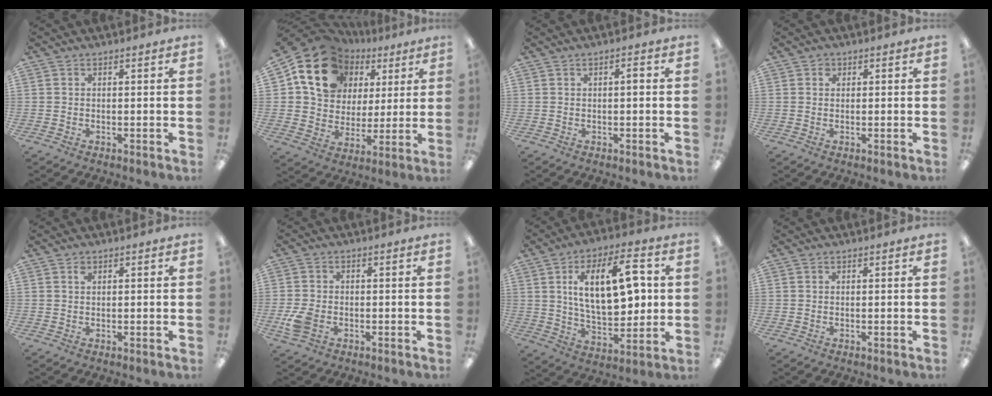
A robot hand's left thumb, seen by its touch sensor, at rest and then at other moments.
{"total": 18.3, "force": [8.3, 14.6, 7.2], "torque": [-0.130, -0.027, 0.164]}
{"total": 1.6, "force": [0.2, 0.7, 1.4], "torque": [-0.029, 0.007, 0.002]}
{"total": 1.3, "force": [0.3, 1.2, 0.4], "torque": [-0.002, 0.003, 0.002]}
{"total": 1.1, "force": [0.5, 0.8, 0.6], "torque": [-0.005, 0.001, 0.006]}
{"total": 5.6, "force": [-2.0, 3.9, 3.5], "torque": [-0.080, 0.006, -0.038]}
{"total": 19.0, "force": [4.7, 9.3, 15.9], "torque": [-0.247, 0.001, 0.076]}
{"total": 0.0}